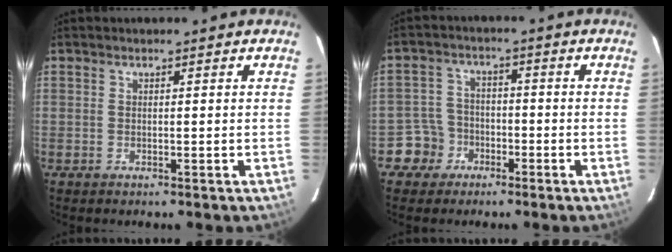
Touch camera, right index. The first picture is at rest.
{"total": 5.6, "force": [-3.0, 4.7, 0.0], "torque": [-0.010, 0.027, -0.057]}